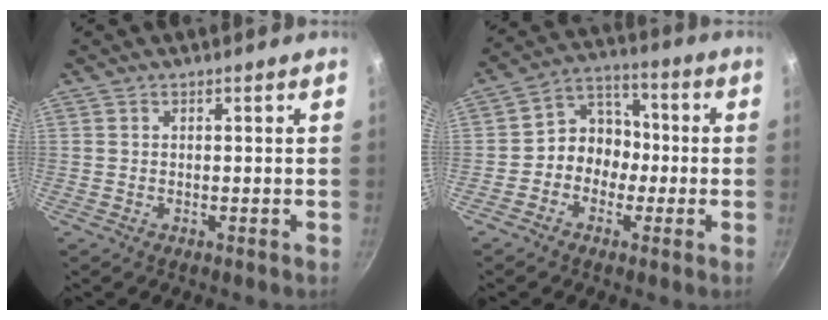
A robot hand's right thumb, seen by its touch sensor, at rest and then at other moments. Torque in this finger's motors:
{"motor_torque": [-0.07, 0.20, 0.18, -0.13, 0.01]}